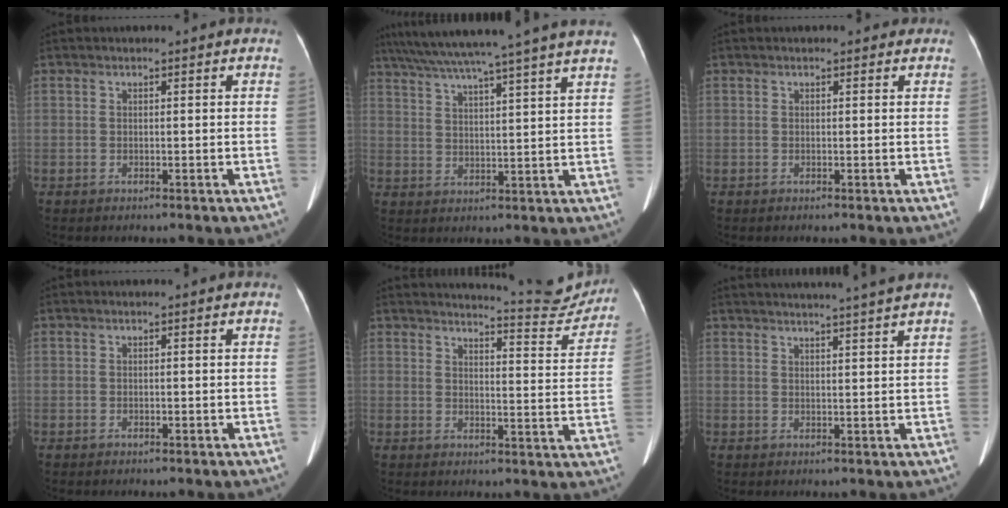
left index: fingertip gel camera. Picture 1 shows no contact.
{"total": 20.8, "force": [18.0, -1.8, 10.2], "torque": [-0.180, 0.000, 0.248]}
{"total": 1.2, "force": [1.0, 0.6, 0.3], "torque": [-0.004, 0.008, 0.005]}
{"total": 0.0}
{"total": 6.9, "force": [6.9, -0.1, -0.4], "torque": [0.000, -0.025, 0.078]}
{"total": 11.1, "force": [10.1, -1.8, 4.2], "torque": [-0.060, -0.008, 0.123]}